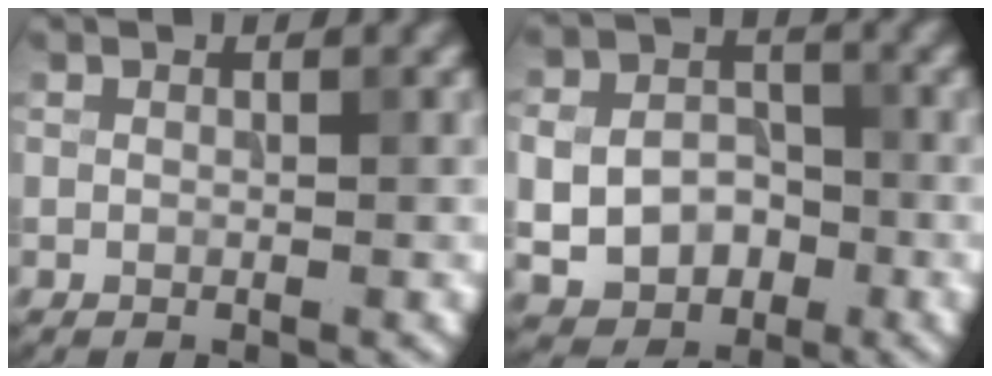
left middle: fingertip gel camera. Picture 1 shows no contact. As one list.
[{"total": 6.2, "force": [-1.3, 5.0, 3.5], "torque": [-0.064, -0.012, -0.027]}]